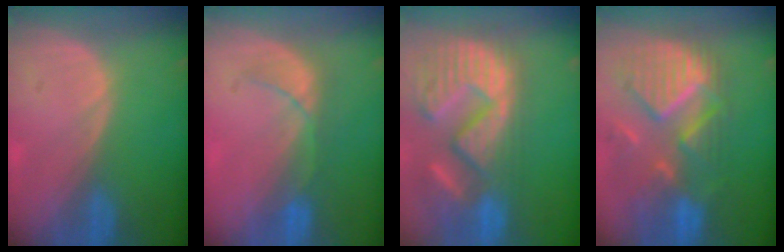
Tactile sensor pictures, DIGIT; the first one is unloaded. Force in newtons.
{"total": 4.6, "press": 4.6, "slide": 0.8}
{"total": 15.4, "press": 12.6, "slide": 8.8}
{"total": 11.8, "press": 10.3, "slide": 5.8}